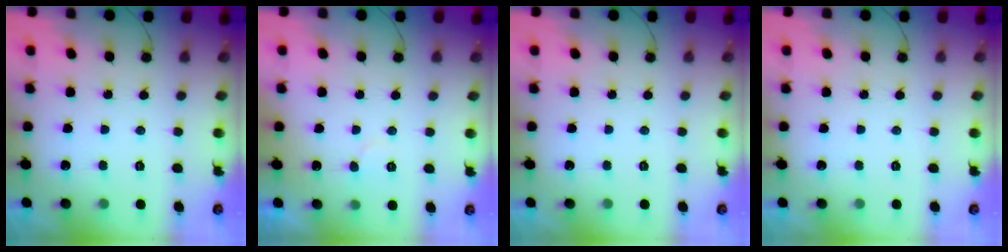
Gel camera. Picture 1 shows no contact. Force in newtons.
{"total": 3.4, "press": 3.4, "slide": 0.4}
{"total": 0.0}
{"total": 0.0}